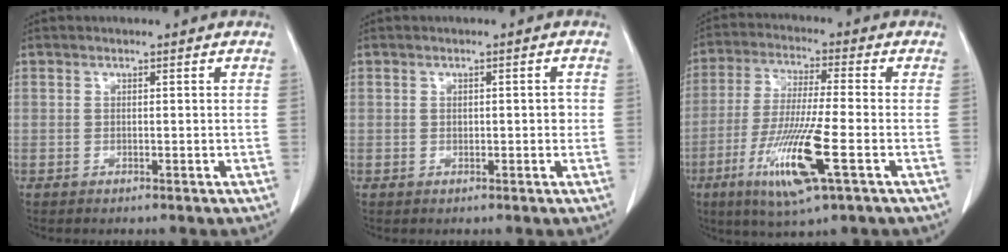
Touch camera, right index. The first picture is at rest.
{"total": 1.6, "force": [-0.1, 0.9, 1.2], "torque": [-0.015, 0.004, -0.001]}
{"total": 13.0, "force": [-5.1, 0.4, 12.0], "torque": [-0.244, -0.027, -0.095]}